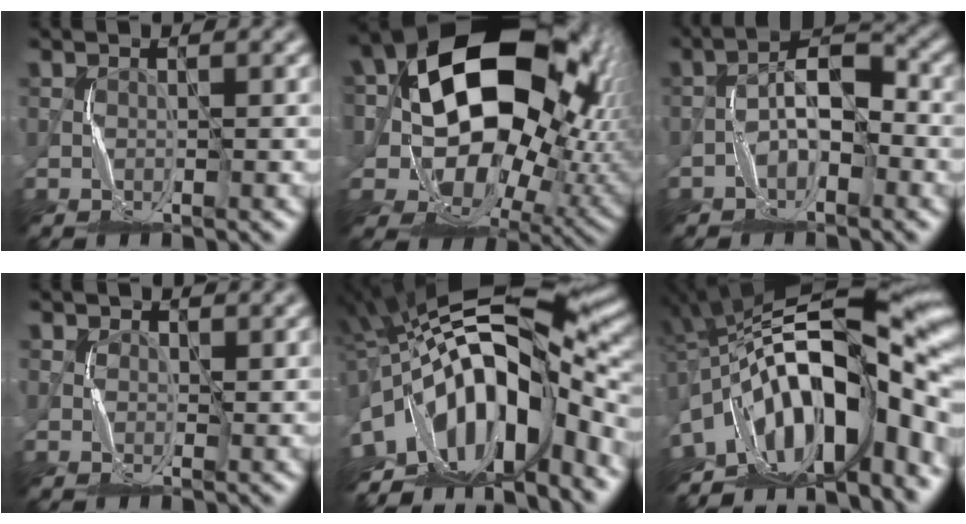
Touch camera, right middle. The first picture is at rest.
{"total": 19.6, "force": [3.3, 14.4, 12.8], "torque": [-0.211, -0.003, 0.073]}
{"total": 4.6, "force": [-1.7, 1.9, 3.8], "torque": [-0.057, 0.018, -0.039]}
{"total": 1.5, "force": [1.1, 0.9, 0.5], "torque": [-0.008, -0.003, 0.018]}
{"total": 15.1, "force": [-5.0, 6.5, 12.6], "torque": [-0.194, 0.025, -0.096]}
{"total": 15.4, "force": [-5.1, 7.0, 12.7], "torque": [-0.170, 0.036, -0.103]}